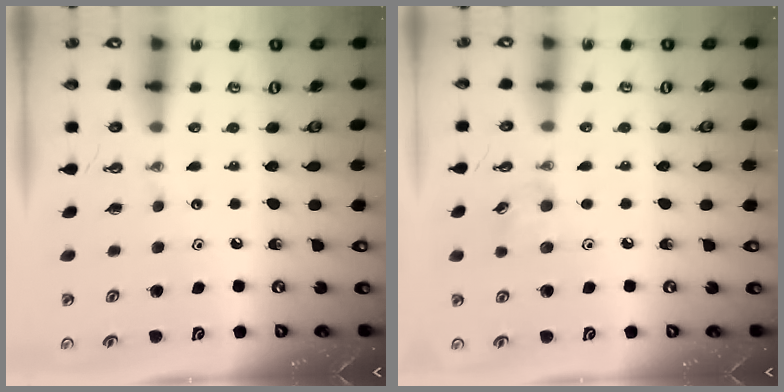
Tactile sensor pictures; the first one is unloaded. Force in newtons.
{"total": 4.8, "press": 4.5, "slide": 1.4}